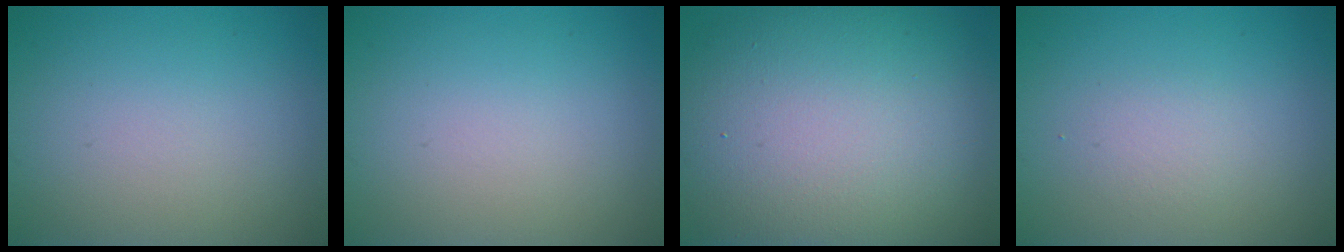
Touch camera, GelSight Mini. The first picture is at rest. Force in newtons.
{"total": 0.0}
{"total": 15.8, "press": 15.8, "slide": 1.3}
{"total": 1.3, "press": 1.3, "slide": 0.1}